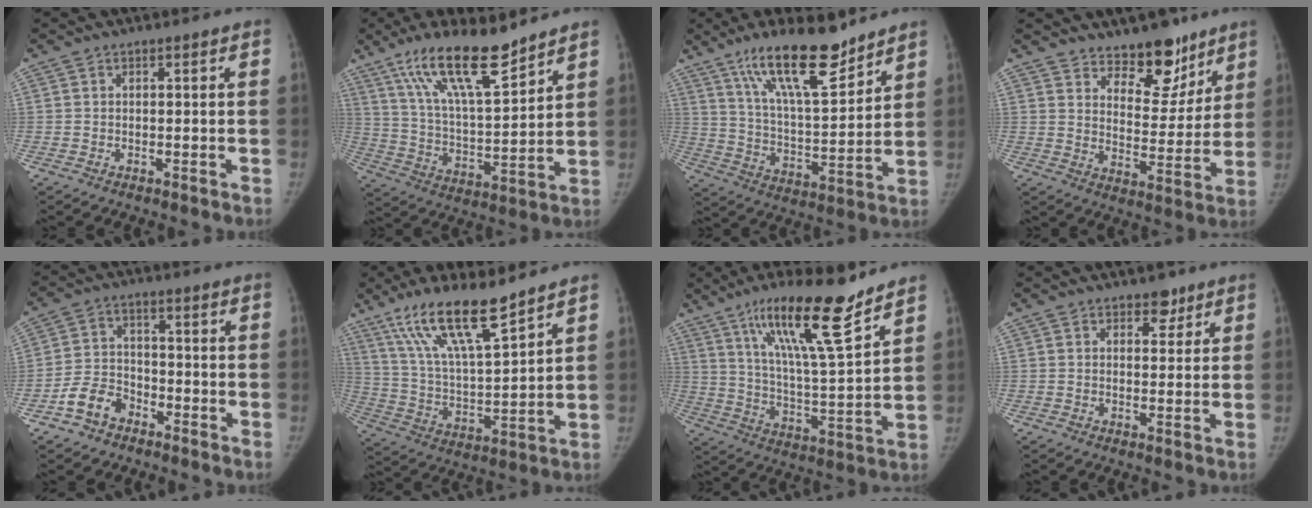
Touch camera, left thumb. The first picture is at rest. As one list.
[{"total": 16.8, "force": [12.0, 4.1, 11.0], "torque": [-0.176, -0.065, 0.226]}, {"total": 17.3, "force": [12.4, 4.6, 11.2], "torque": [-0.165, -0.074, 0.223]}, {"total": 12.0, "force": [9.1, 5.9, 5.3], "torque": [-0.031, -0.066, 0.146]}, {"total": 7.0, "force": [-4.3, 4.9, 2.8], "torque": [-0.044, 0.030, -0.083]}, {"total": 16.2, "force": [11.6, 3.2, 11.0], "torque": [-0.189, -0.060, 0.227]}, {"total": 18.4, "force": [12.7, 2.5, 13.1], "torque": [-0.203, -0.071, 0.218]}, {"total": 3.2, "force": [2.2, 2.0, 1.3], "torque": [0.006, -0.012, 0.030]}]